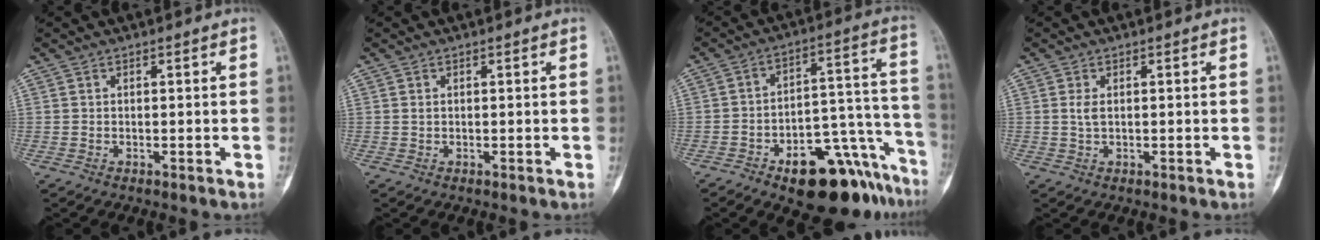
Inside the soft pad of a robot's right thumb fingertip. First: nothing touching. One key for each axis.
{"total": 0.6, "fx": 0.1, "fy": 0.4, "fz": 0.4, "tx": -0.004, "ty": 0.001, "tz": 0.002}
{"total": 19.3, "fx": -12.1, "fy": 8.6, "fz": 12.4, "tx": -0.089, "ty": 0.118, "tz": -0.173}
{"total": 1.8, "fx": 0.2, "fy": 1.0, "fz": 1.5, "tx": -0.031, "ty": 0.000, "tz": 0.002}